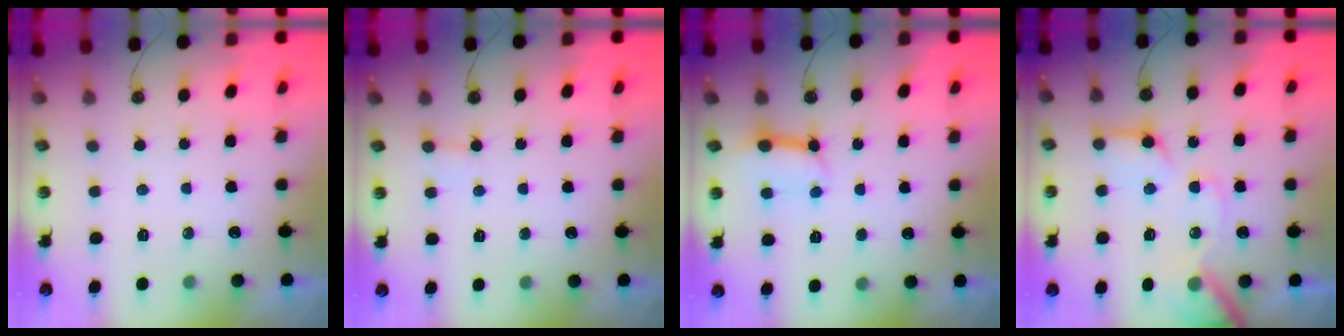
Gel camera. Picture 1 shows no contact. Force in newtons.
{"total": 3.4, "press": 3.4, "slide": 0.3}
{"total": 9.6, "press": 9.6, "slide": 0.8}
{"total": 14.7, "press": 14.6, "slide": 1.8}